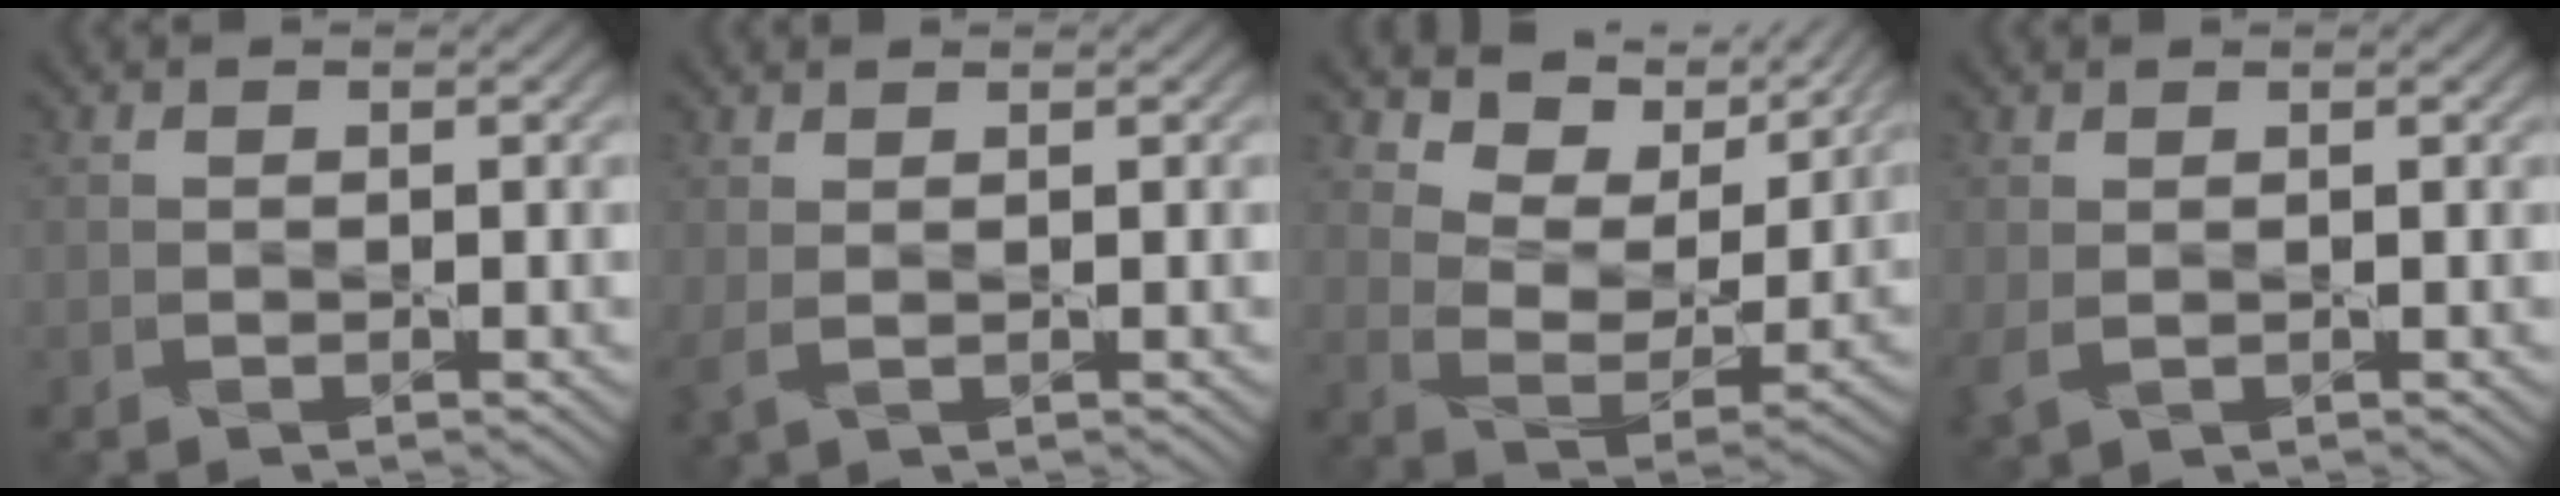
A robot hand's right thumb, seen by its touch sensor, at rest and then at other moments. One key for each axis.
{"total": 1.8, "fx": 0.9, "fy": 0.4, "fz": 1.5, "tx": -0.041, "ty": 0.004, "tz": 0.019}
{"total": 9.8, "fx": 6.9, "fy": 4.8, "fz": 5.0, "tx": -0.111, "ty": -0.009, "tz": 0.117}
{"total": 1.9, "fx": 0.3, "fy": 1.2, "fz": 1.5, "tx": -0.048, "ty": -0.005, "tz": 0.007}